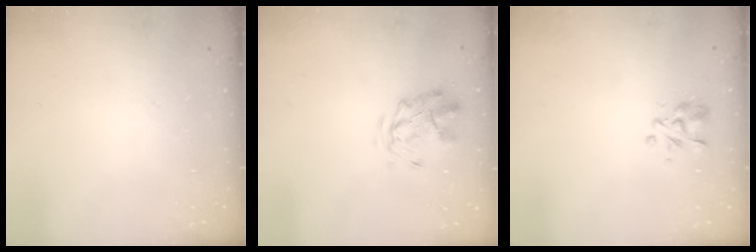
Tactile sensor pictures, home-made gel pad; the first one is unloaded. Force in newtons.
{"total": 2.8, "press": 2.4, "slide": 1.4}
{"total": 2.9, "press": 2.7, "slide": 1.0}